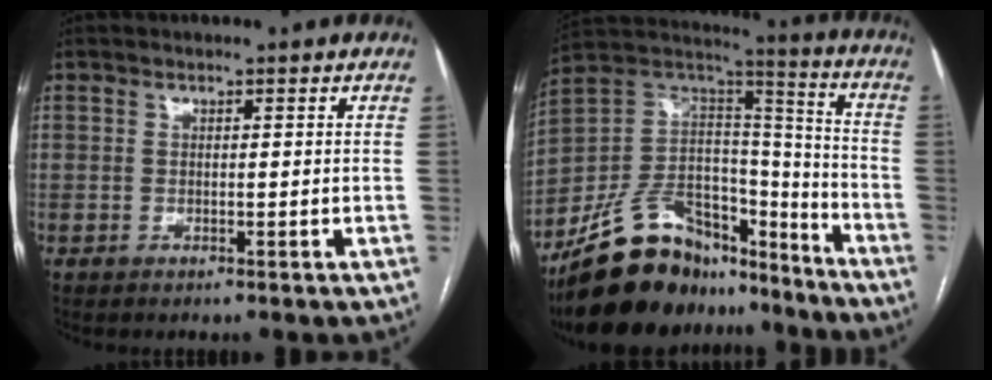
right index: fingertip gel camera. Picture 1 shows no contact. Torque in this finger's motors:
{"motor_torque": [-0.35, -0.73, -0.63, -0.21]}